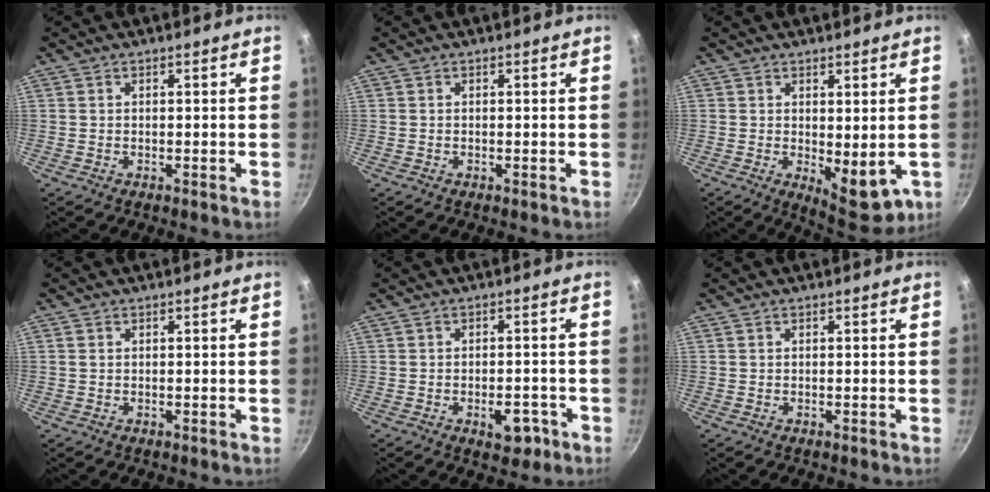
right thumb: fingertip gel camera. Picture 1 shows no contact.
{"total": 0.0}
{"total": 8.3, "force": [-0.2, 4.1, 7.2], "torque": [-0.077, -0.012, 0.012]}
{"total": 0.9, "force": [0.2, 0.6, 0.6], "torque": [-0.013, 0.001, 0.002]}
{"total": 5.5, "force": [-2.4, 3.2, 3.7], "torque": [-0.024, 0.017, -0.027]}
{"total": 0.0}